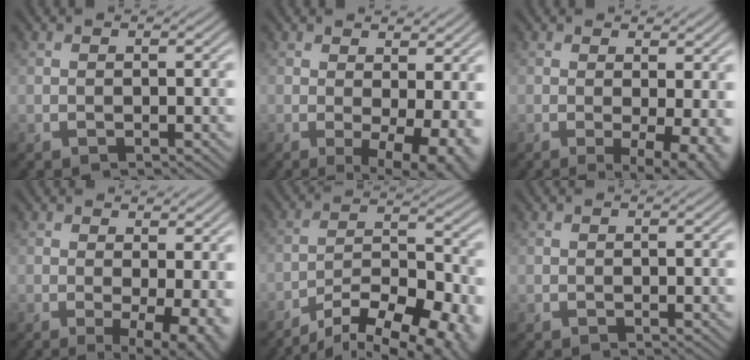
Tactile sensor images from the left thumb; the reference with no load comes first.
{"total": 7.5, "force": [0.2, 2.8, 7.0], "torque": [-0.095, -0.008, 0.008]}
{"total": 5.0, "force": [0.0, 1.3, 4.8], "torque": [-0.070, -0.010, 0.001]}
{"total": 6.4, "force": [0.1, 2.1, 6.0], "torque": [-0.086, -0.010, 0.007]}
{"total": 15.6, "force": [-11.9, 5.4, 8.4], "torque": [-0.147, -0.032, -0.166]}
{"total": 0.0}